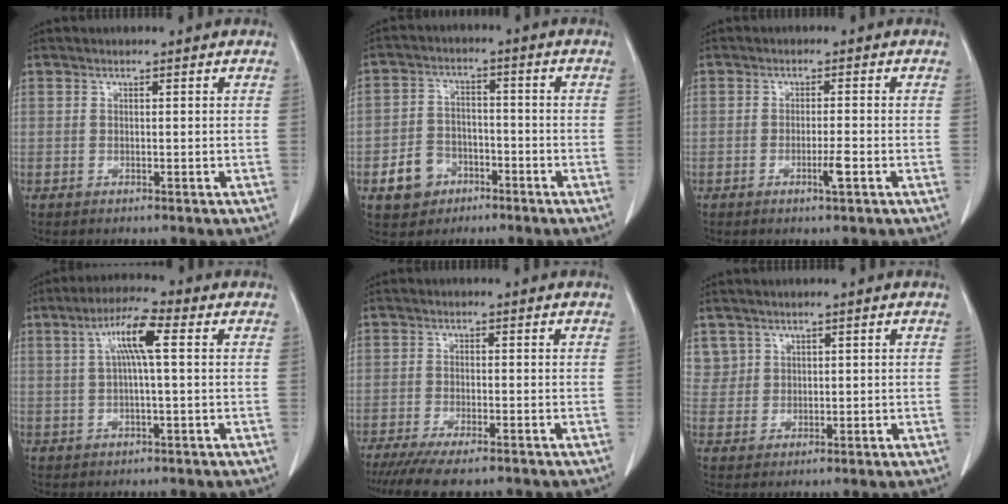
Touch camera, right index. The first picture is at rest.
{"total": 7.4, "force": [-3.5, 5.9, 2.6], "torque": [-0.058, 0.021, -0.050]}
{"total": 3.2, "force": [-1.2, 0.4, 2.9], "torque": [-0.052, -0.002, -0.019]}
{"total": 7.7, "force": [1.9, 1.1, 7.4], "torque": [-0.142, 0.021, 0.035]}
{"total": 9.1, "force": [-6.9, 2.3, 5.4], "torque": [-0.085, -0.017, -0.108]}
{"total": 4.9, "force": [2.3, 4.3, 0.2], "torque": [0.000, 0.015, 0.053]}